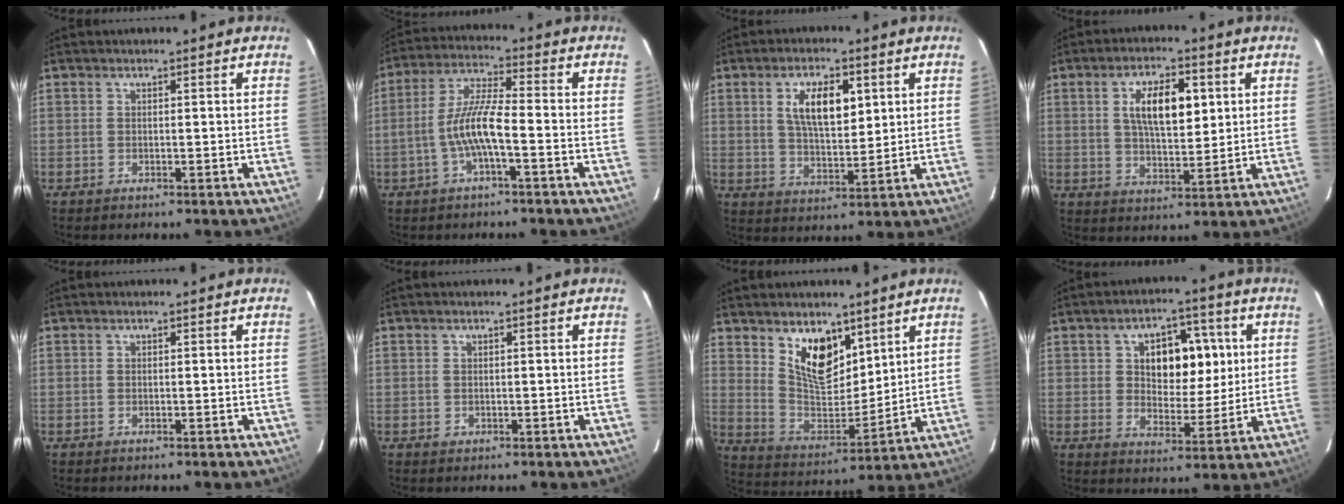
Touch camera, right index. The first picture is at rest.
{"total": 8.4, "force": [-2.7, 1.1, 7.8], "torque": [-0.168, 0.009, -0.050]}
{"total": 9.5, "force": [3.3, 4.0, 8.0], "torque": [-0.144, 0.007, 0.062]}
{"total": 10.1, "force": [2.8, 4.1, 8.7], "torque": [-0.155, 0.010, 0.052]}
{"total": 0.0}
{"total": 0.9, "force": [-0.1, 0.9, 0.1], "torque": [0.003, 0.000, 0.000]}
{"total": 12.3, "force": [7.4, 6.3, 7.5], "torque": [-0.131, -0.008, 0.147]}
{"total": 11.1, "force": [2.8, 7.0, 8.2], "torque": [-0.132, 0.016, 0.048]}